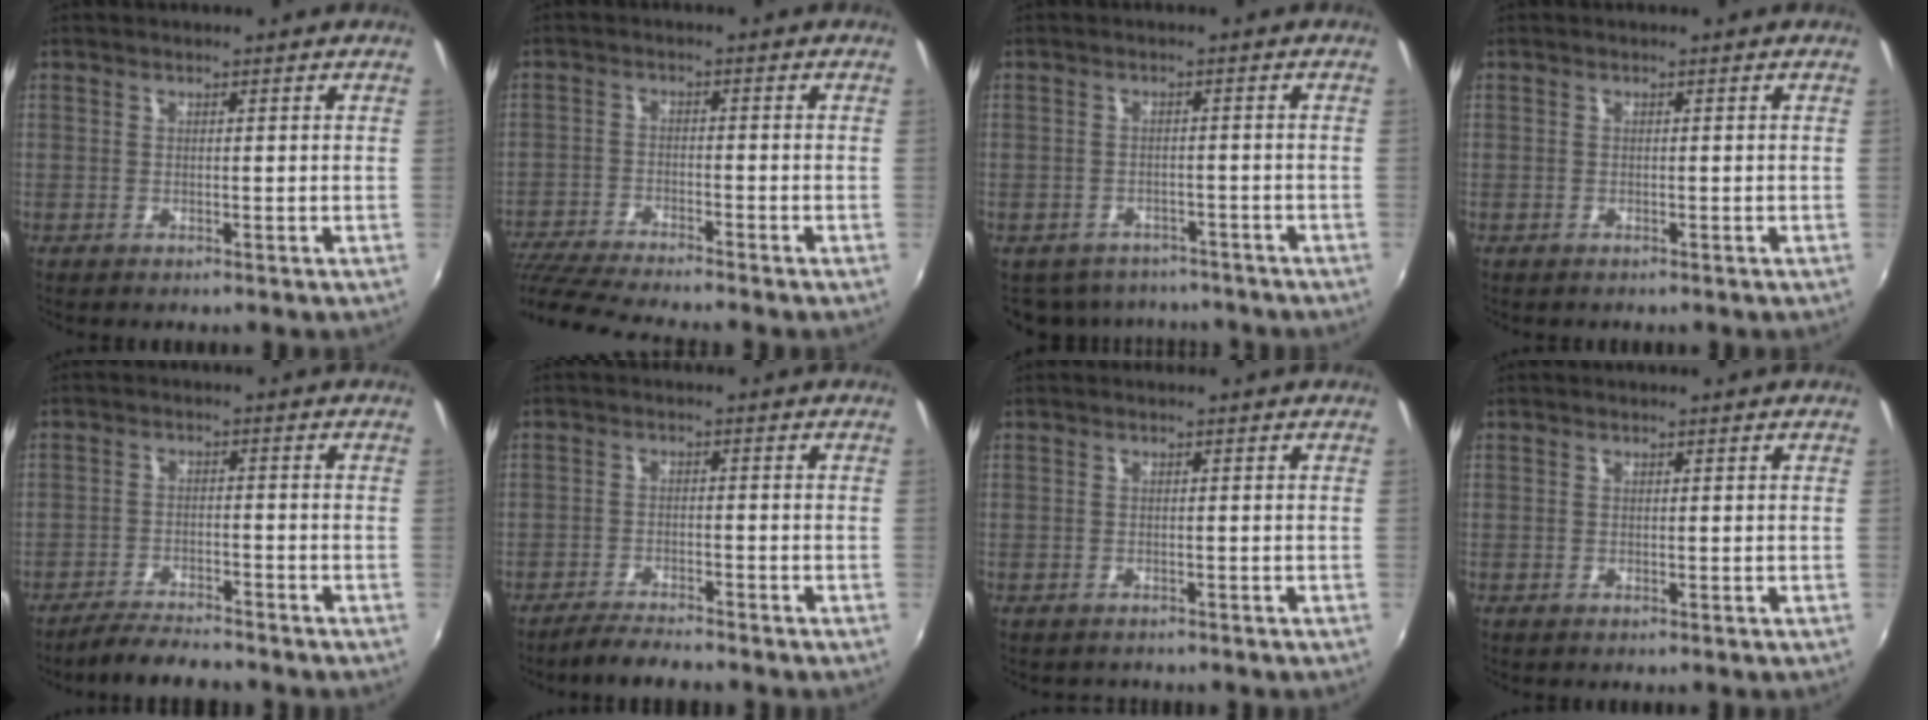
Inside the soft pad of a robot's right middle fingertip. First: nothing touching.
{"total": 11.6, "force": [-10.5, -0.1, 4.8], "torque": [-0.122, -0.031, -0.191]}
{"total": 9.0, "force": [-7.7, 4.0, 2.1], "torque": [-0.056, -0.002, -0.103]}
{"total": 0.0}
{"total": 6.3, "force": [-5.8, 0.8, 2.1], "torque": [-0.061, -0.008, -0.098]}
{"total": 4.4, "force": [-4.2, 0.2, 1.5], "torque": [-0.051, -0.009, -0.077]}
{"total": 1.0, "force": [-1.0, 0.4, -0.1], "torque": [-0.003, -0.001, -0.015]}
{"total": 0.0}